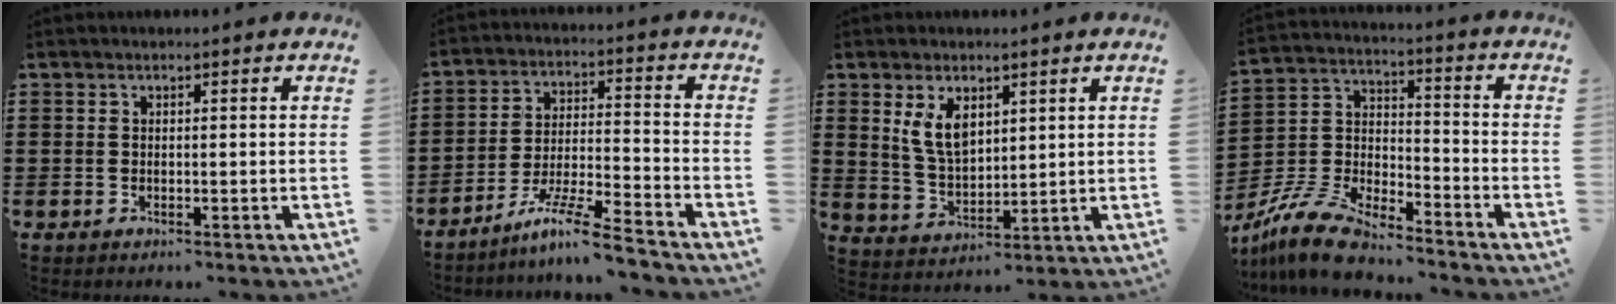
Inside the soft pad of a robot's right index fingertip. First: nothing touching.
{"total": 8.7, "force": [-7.3, -0.2, 4.7], "torque": [-0.093, 0.000, -0.144]}
{"total": 6.3, "force": [2.7, 3.3, 4.6], "torque": [-0.107, 0.005, 0.047]}
{"total": 10.3, "force": [-9.1, 2.2, 4.3], "torque": [-0.102, 0.016, -0.185]}